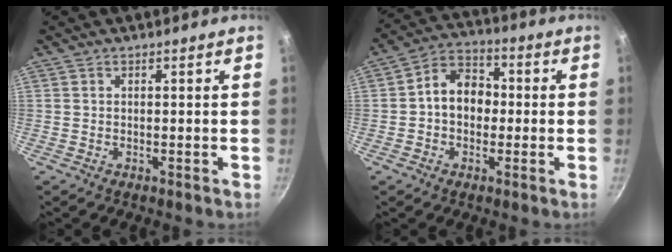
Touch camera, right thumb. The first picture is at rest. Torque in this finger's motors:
{"motor_torque": [0.02, 0.19, 0.08, 0.04, 0.04]}